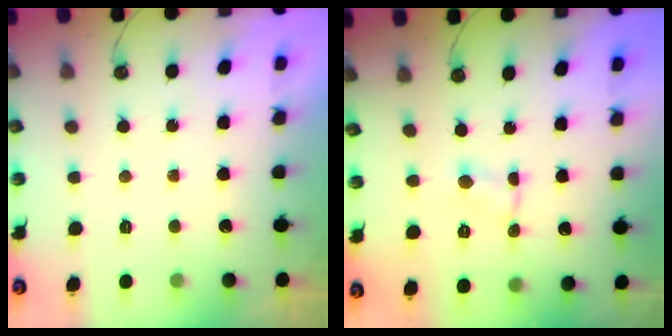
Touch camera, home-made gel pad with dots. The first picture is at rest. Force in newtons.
{"total": 0.8, "press": 0.8, "slide": 0.1}